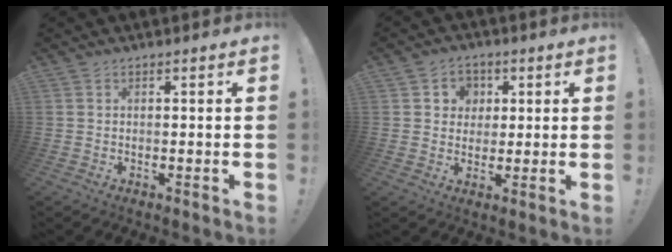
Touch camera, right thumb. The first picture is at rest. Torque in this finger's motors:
{"motor_torque": [0.65, 0.87, 0.01, 0.02, 0.19]}